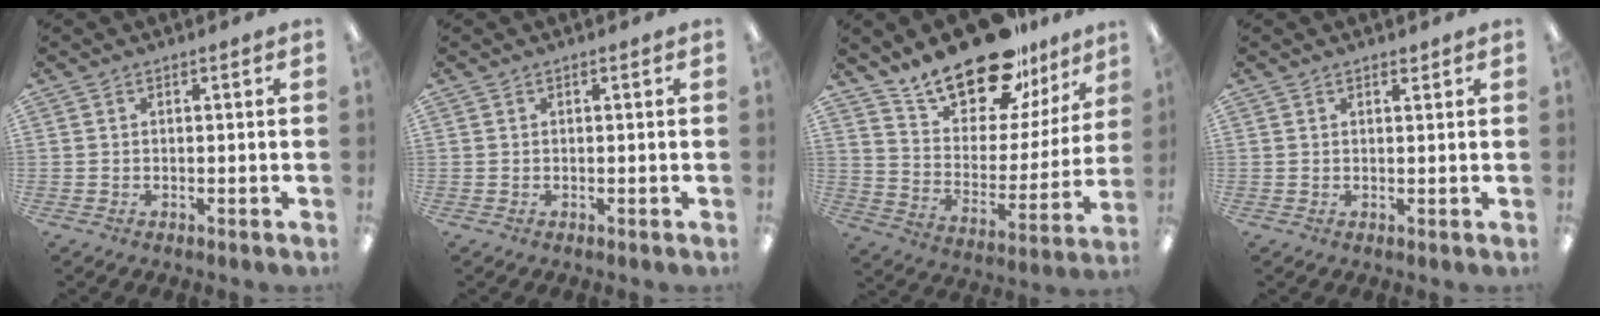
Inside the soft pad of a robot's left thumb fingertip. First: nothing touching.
{"total": 0.0}
{"total": 22.0, "force": [17.7, 8.8, 9.7], "torque": [-0.162, -0.124, 0.309]}
{"total": 1.1, "force": [1.0, 0.4, 0.4], "torque": [-0.001, -0.004, 0.017]}